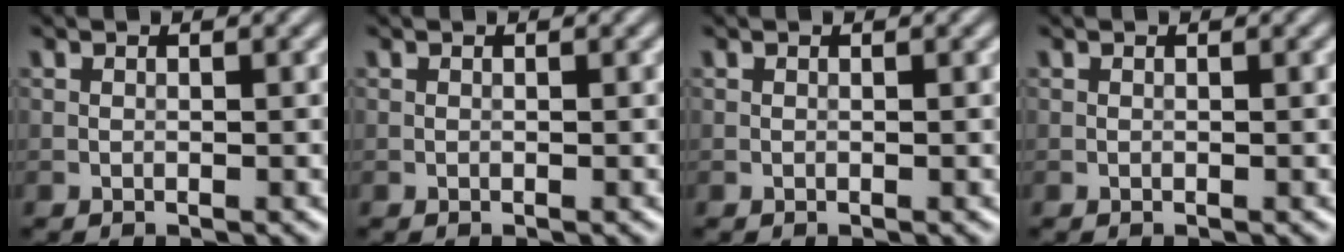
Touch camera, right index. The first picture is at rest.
{"total": 0.0}
{"total": 0.0}
{"total": 0.0}